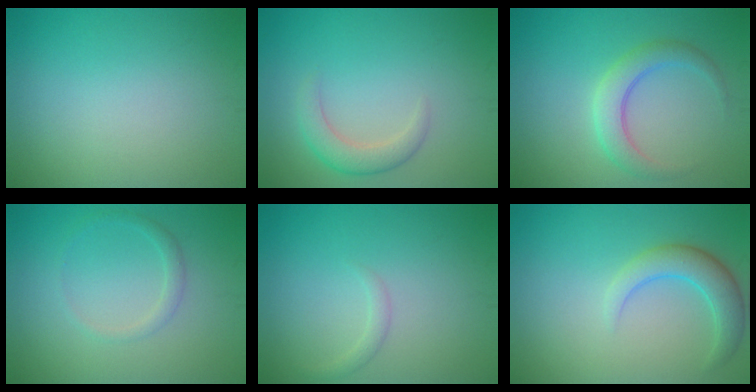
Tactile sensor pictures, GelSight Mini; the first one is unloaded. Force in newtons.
{"total": 2.6, "press": 2.6, "slide": 0.1}
{"total": 3.4, "press": 3.4, "slide": 0.1}
{"total": 1.3, "press": 1.3, "slide": 0.0}
{"total": 1.0, "press": 1.0, "slide": 0.0}
{"total": 3.8, "press": 3.8, "slide": 0.4}